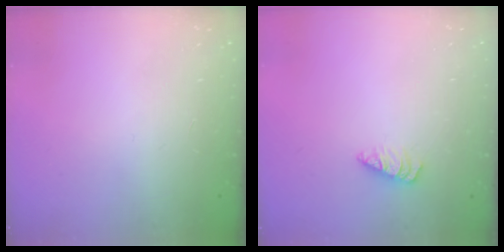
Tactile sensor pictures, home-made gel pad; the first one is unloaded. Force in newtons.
{"total": 1.1, "press": 1.1, "slide": 0.1}